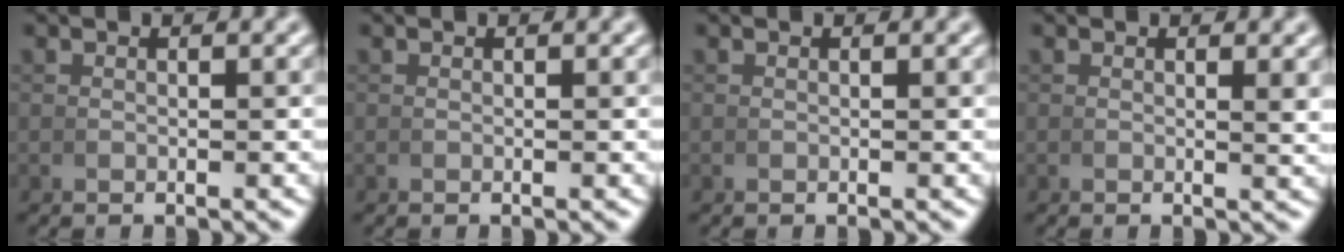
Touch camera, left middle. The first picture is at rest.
{"total": 0.0}
{"total": 0.0}
{"total": 0.8, "force": [0.6, -0.1, 0.6], "torque": [-0.011, -0.002, 0.010]}